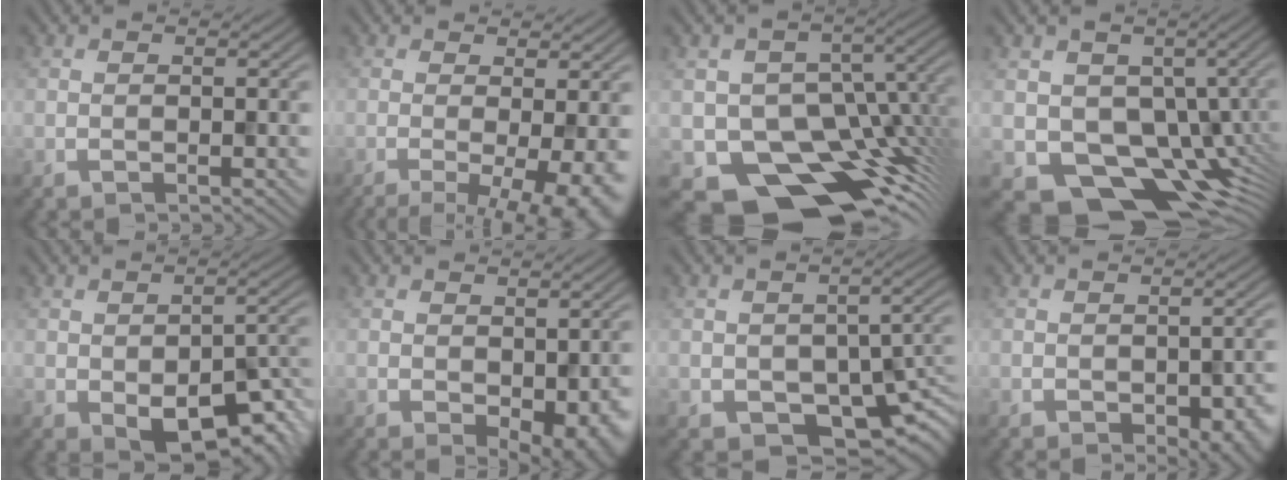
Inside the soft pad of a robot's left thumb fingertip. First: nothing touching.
{"total": 8.5, "force": [-2.5, 2.7, 7.7], "torque": [-0.093, -0.005, -0.016]}
{"total": 13.6, "force": [-6.5, 9.6, 7.1], "torque": [-0.104, -0.037, -0.086]}
{"total": 10.4, "force": [-1.8, 8.5, 5.7], "torque": [-0.083, -0.044, -0.015]}
{"total": 8.0, "force": [-3.6, 3.9, 6.0], "torque": [-0.092, -0.022, -0.035]}
{"total": 4.1, "force": [-1.5, 2.3, 3.1], "torque": [-0.040, -0.024, 0.006]}
{"total": 8.1, "force": [-3.9, 5.1, 5.0], "torque": [-0.069, -0.038, -0.044]}
{"total": 6.0, "force": [-3.2, 2.7, 4.3], "torque": [-0.049, -0.028, -0.010]}